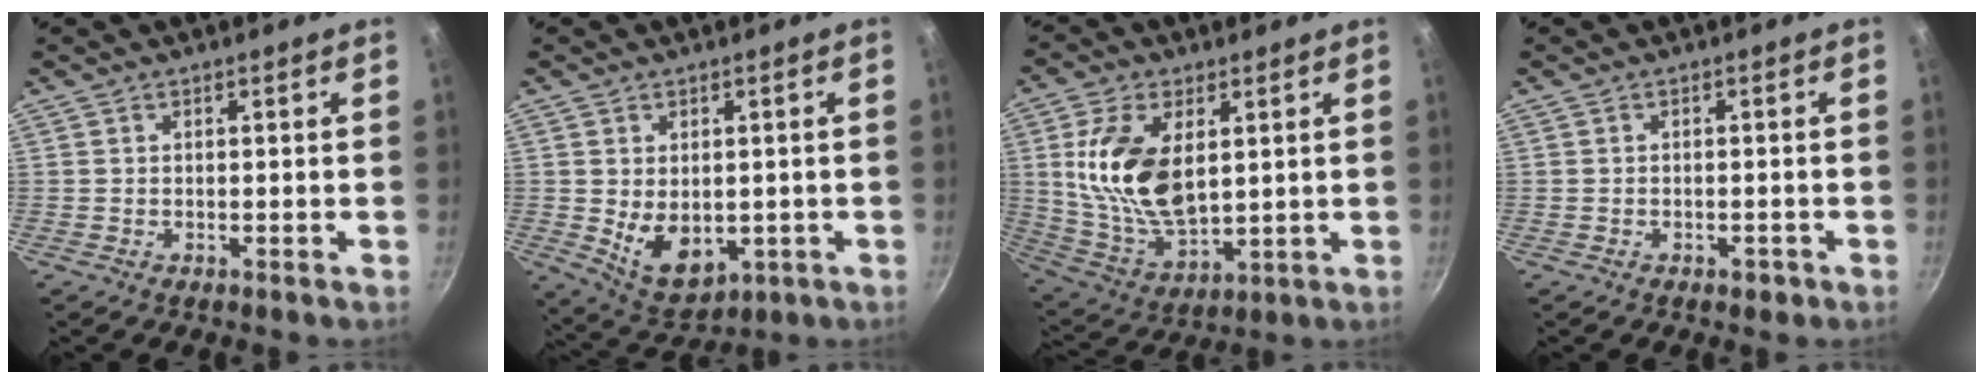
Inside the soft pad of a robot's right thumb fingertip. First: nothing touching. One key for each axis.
{"total": 9.3, "fx": -0.6, "fy": 6.4, "fz": 6.7, "tx": -0.091, "ty": -0.016, "tz": 0.015}
{"total": 16.0, "fx": 3.4, "fy": 9.0, "fz": 12.8, "tx": -0.234, "ty": -0.023, "tz": 0.076}
{"total": 1.8, "fx": -1.1, "fy": 1.1, "fz": 1.1, "tx": -0.013, "ty": 0.009, "tz": -0.007}